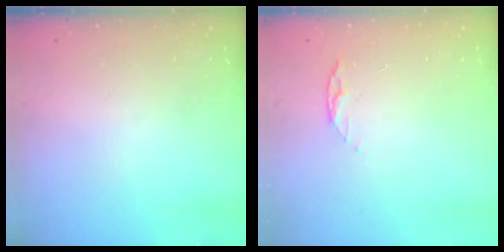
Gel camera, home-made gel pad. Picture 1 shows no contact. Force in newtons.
{"total": 4.9, "press": 4.8, "slide": 0.5}